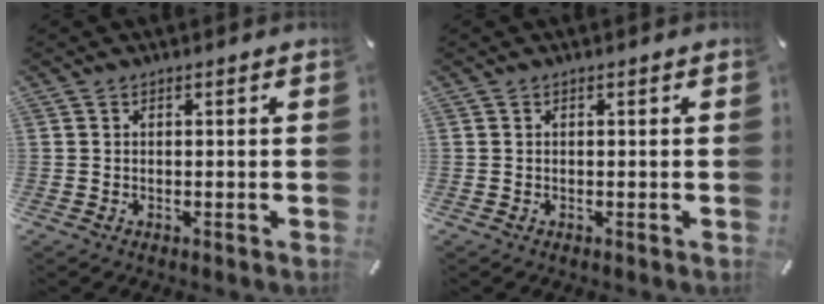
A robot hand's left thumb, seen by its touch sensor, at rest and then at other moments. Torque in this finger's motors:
{"motor_torque": [0.00, 0.00, 0.00, 0.00, 0.00]}